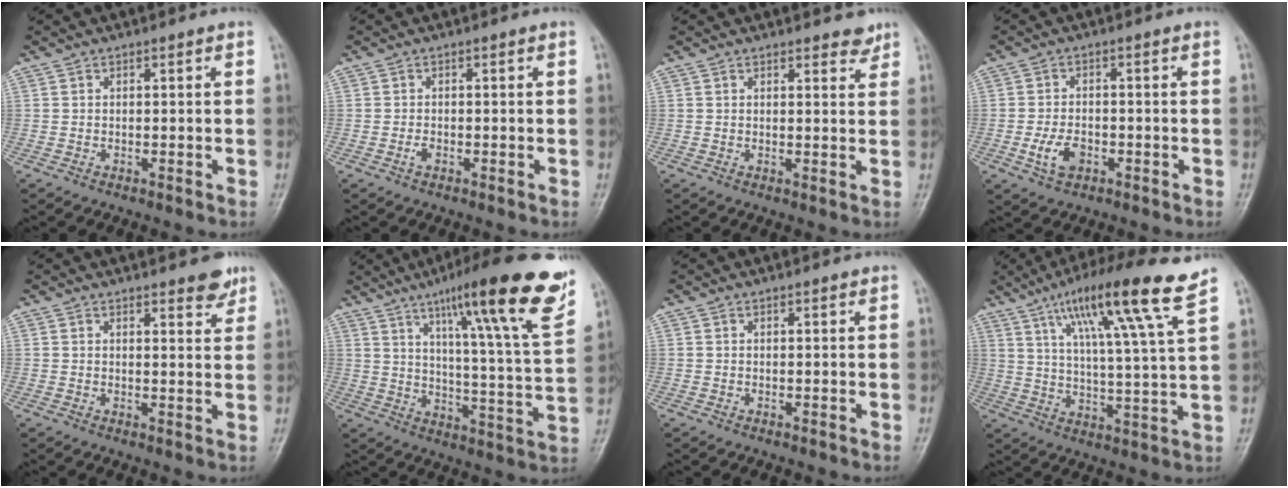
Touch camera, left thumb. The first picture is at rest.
{"total": 1.1, "force": [-0.5, 0.6, 0.8], "torque": [-0.017, 0.002, -0.009]}
{"total": 2.7, "force": [2.3, 0.9, 0.9], "torque": [0.003, -0.016, 0.024]}
{"total": 4.7, "force": [-1.7, 3.0, 3.3], "torque": [-0.062, 0.007, -0.030]}
{"total": 3.9, "force": [3.1, 1.1, 2.2], "torque": [-0.013, -0.021, 0.037]}
{"total": 23.4, "force": [13.9, 2.5, 18.6], "torque": [-0.252, -0.047, 0.202]}
{"total": 0.6, "force": [0.5, 0.1, 0.3], "torque": [-0.008, -0.003, 0.006]}
{"total": 16.5, "force": [9.9, 0.1, 13.2], "torque": [-0.215, -0.034, 0.156]}